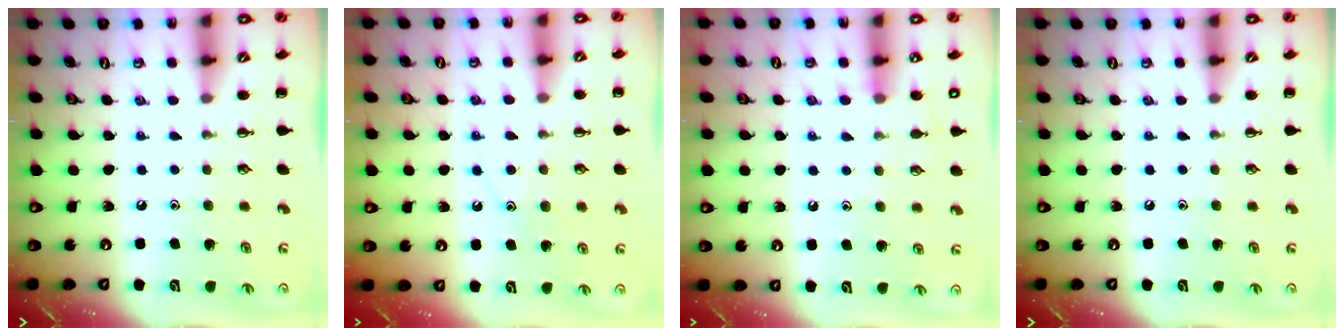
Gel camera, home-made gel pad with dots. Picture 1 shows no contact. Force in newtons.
{"total": 8.4, "press": 8.3, "slide": 0.9}
{"total": 7.7, "press": 7.5, "slide": 2.0}
{"total": 0.0}